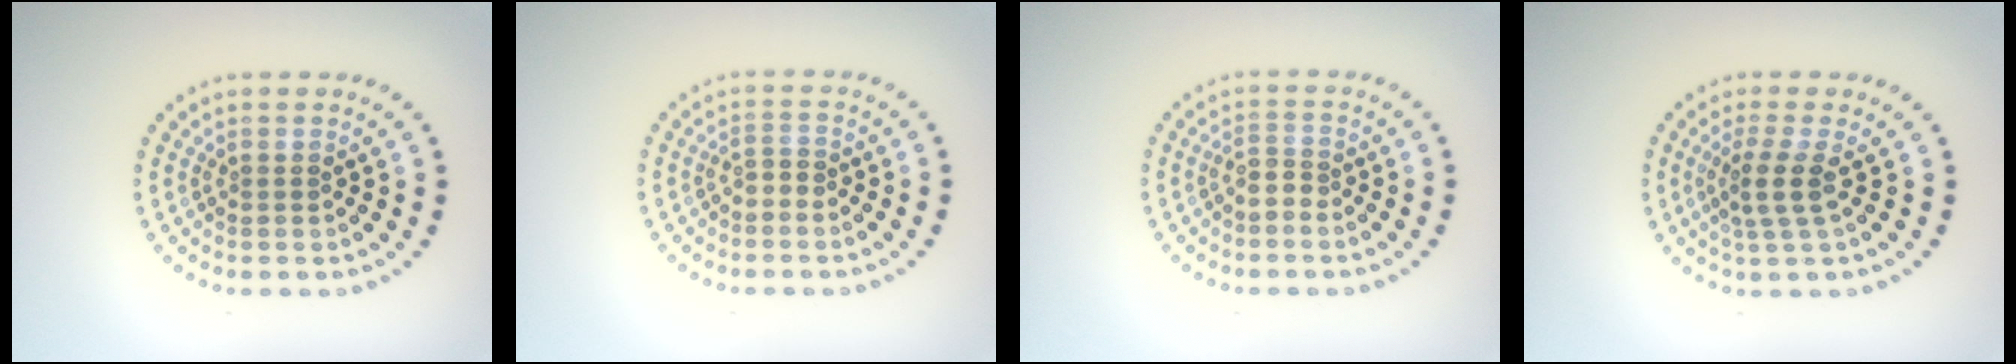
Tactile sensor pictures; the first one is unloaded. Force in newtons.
{"total": 1.2, "press": 1.0, "slide": 0.7}
{"total": 1.7, "press": 1.3, "slide": 1.1}
{"total": 2.5, "press": 1.9, "slide": 1.7}